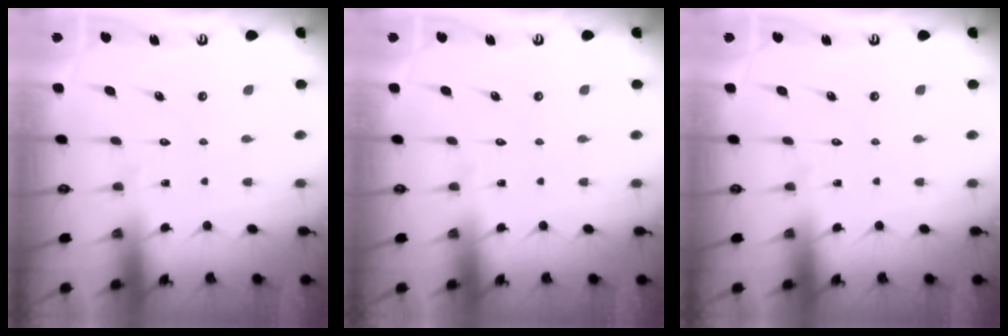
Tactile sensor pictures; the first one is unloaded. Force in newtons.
{"total": 0.0}
{"total": 0.0}